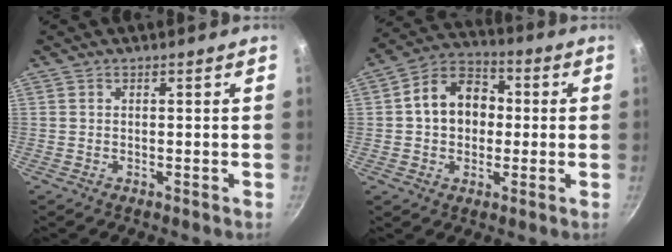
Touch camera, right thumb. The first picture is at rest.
{"total": 12.2, "force": [0.7, 9.5, 7.6], "torque": [-0.087, 0.028, -0.007]}